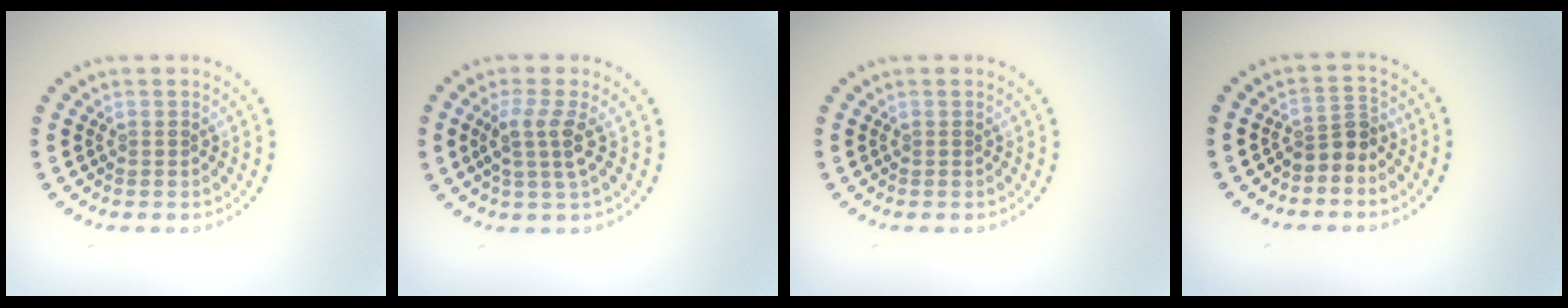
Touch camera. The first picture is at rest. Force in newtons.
{"total": 2.7, "press": 2.2, "slide": 1.6}
{"total": 0.0}
{"total": 2.4, "press": 1.8, "slide": 1.6}